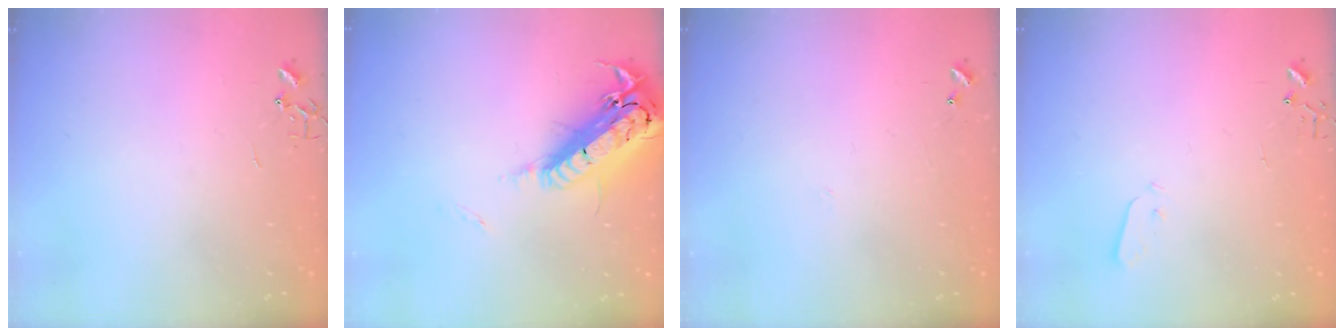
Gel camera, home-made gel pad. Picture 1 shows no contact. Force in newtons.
{"total": 22.8, "press": 22.3, "slide": 4.6}
{"total": 4.5, "press": 4.4, "slide": 0.4}
{"total": 2.5, "press": 2.5, "slide": 0.4}